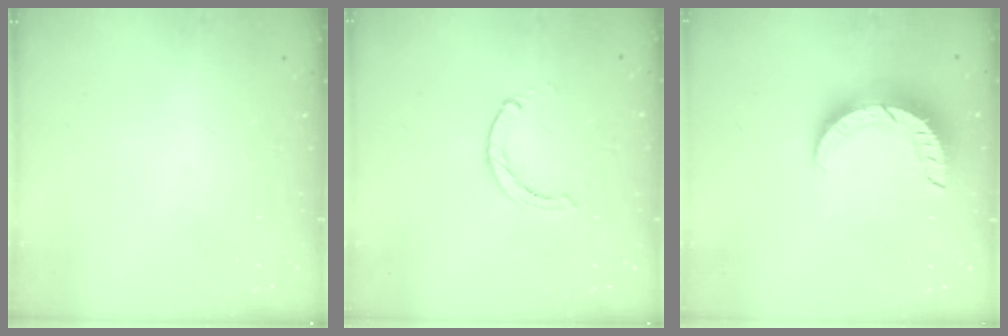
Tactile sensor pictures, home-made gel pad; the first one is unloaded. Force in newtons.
{"total": 0.6, "press": 0.6, "slide": 0.2}
{"total": 12.8, "press": 12.8, "slide": 0.7}